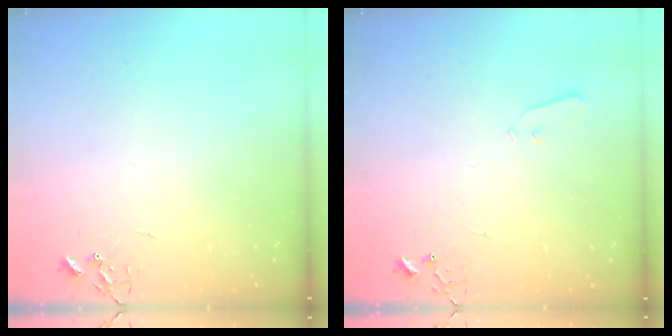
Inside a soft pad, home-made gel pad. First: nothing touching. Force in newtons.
{"total": 3.3, "press": 3.2, "slide": 0.6}